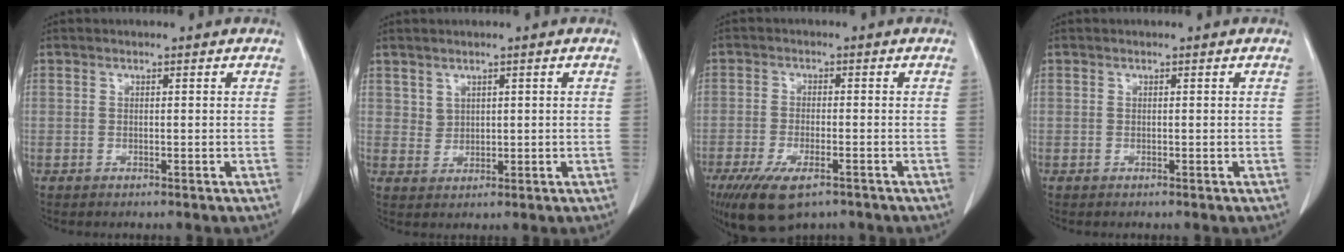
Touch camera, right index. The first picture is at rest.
{"total": 2.2, "force": [1.3, 1.7, 0.4], "torque": [-0.001, 0.001, 0.028]}
{"total": 8.9, "force": [-5.7, 3.1, 6.1], "torque": [-0.110, -0.017, -0.093]}
{"total": 0.0}